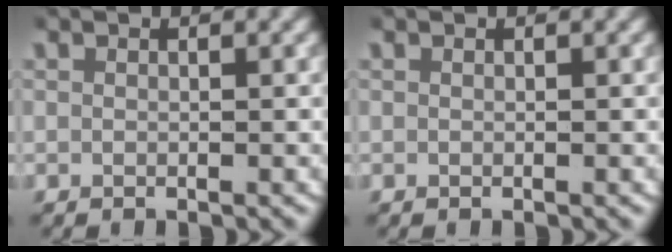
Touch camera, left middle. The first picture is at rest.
{"total": 0.0}